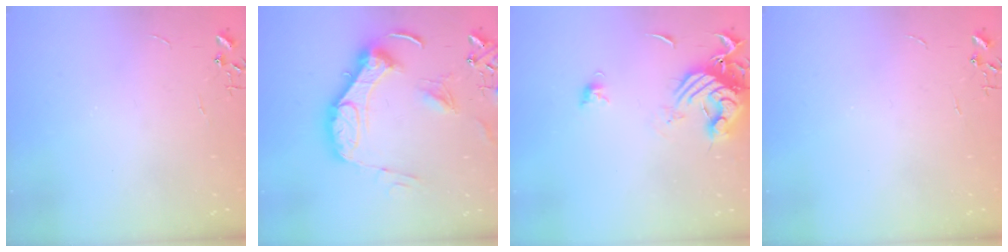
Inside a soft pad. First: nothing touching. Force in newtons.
{"total": 17.9, "press": 17.8, "slide": 2.0}
{"total": 12.5, "press": 12.5, "slide": 1.4}
{"total": 0.0}